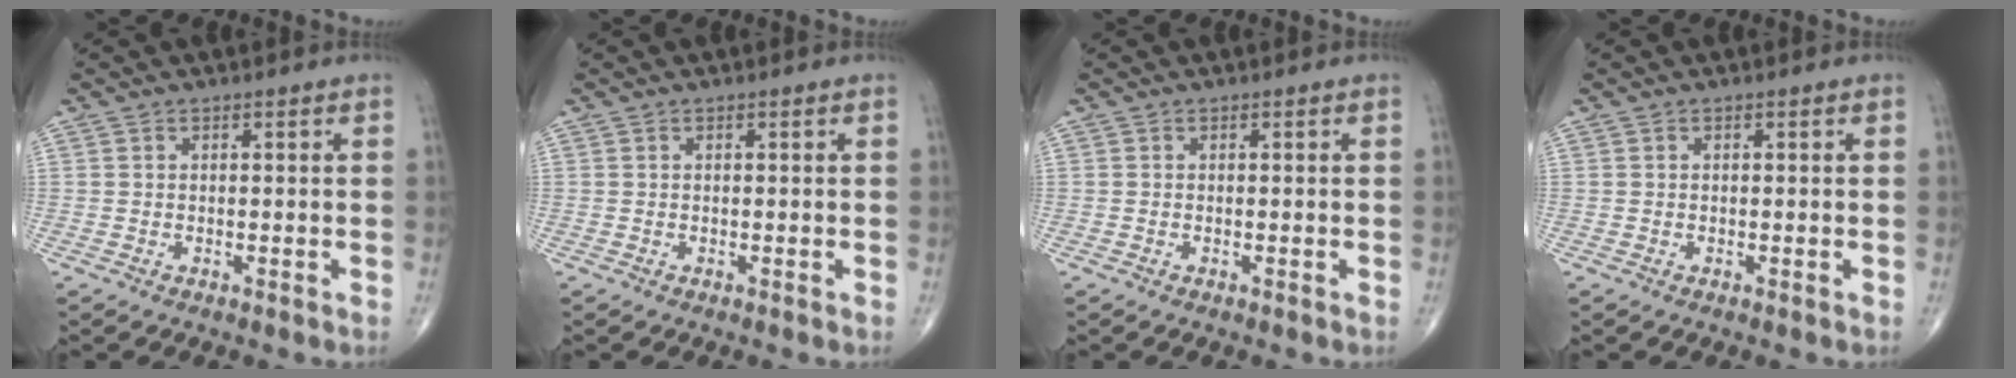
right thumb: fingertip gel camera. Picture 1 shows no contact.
{"total": 0.0}
{"total": 0.0}
{"total": 0.0}